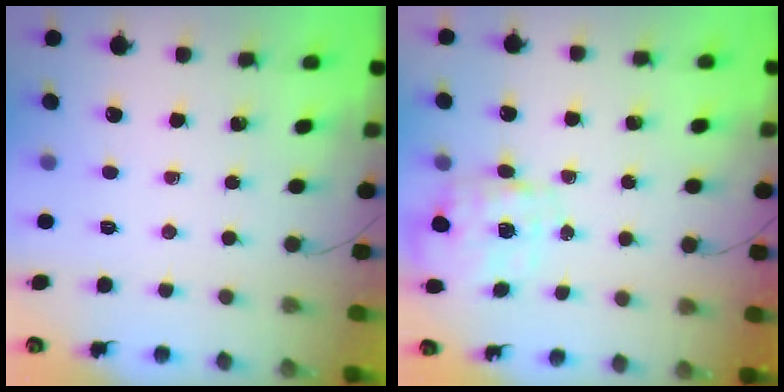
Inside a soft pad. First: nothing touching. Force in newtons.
{"total": 2.8, "press": 2.7, "slide": 0.9}